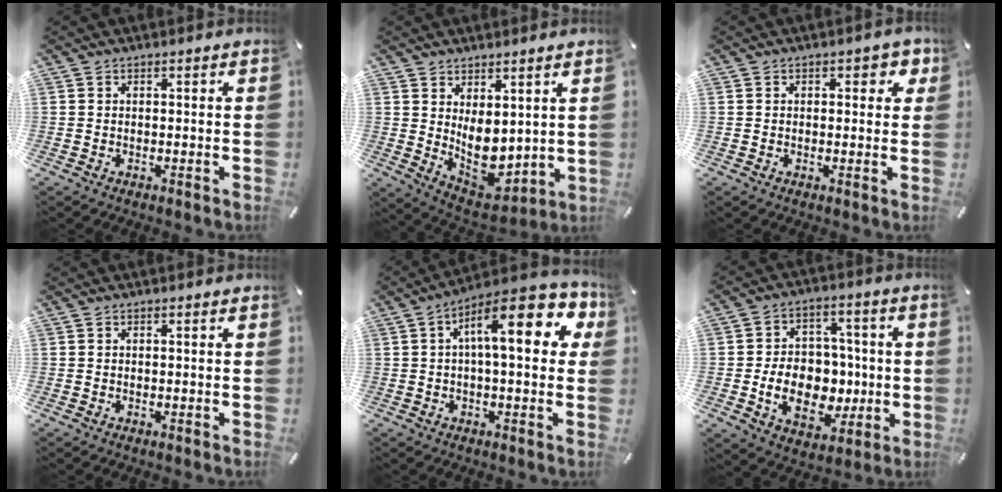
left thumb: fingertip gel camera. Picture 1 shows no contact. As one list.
[{"total": 9.1, "force": [1.5, 6.9, 5.8], "torque": [-0.070, -0.035, 0.038]}, {"total": 3.1, "force": [0.9, 1.9, 2.2], "torque": [-0.015, -0.003, 0.006]}, {"total": 0.0}, {"total": 15.8, "force": [4.6, 5.7, 14.0], "torque": [-0.203, -0.023, 0.068]}, {"total": 13.9, "force": [-2.5, 10.9, 8.2], "torque": [-0.148, 0.008, -0.035]}]